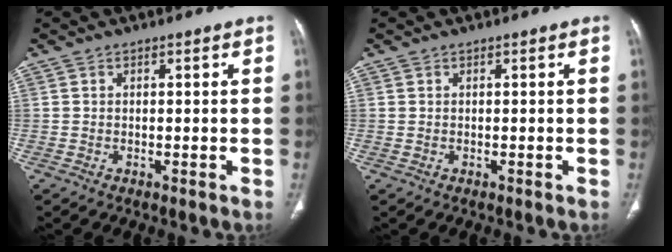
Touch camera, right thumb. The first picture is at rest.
{"total": 0.0}